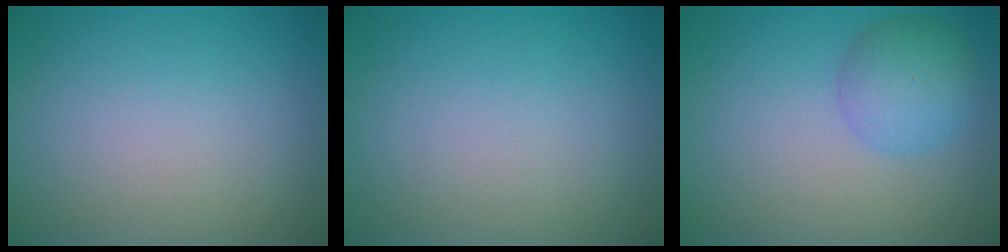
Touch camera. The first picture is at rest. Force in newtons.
{"total": 0.0}
{"total": 3.8, "press": 3.8, "slide": 0.2}